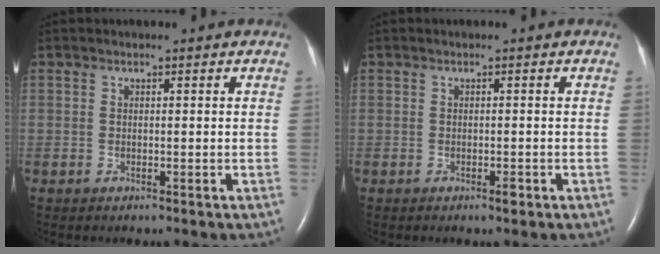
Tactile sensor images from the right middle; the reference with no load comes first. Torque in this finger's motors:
{"motor_torque": [0.08, -0.02, 0.10, 0.03]}